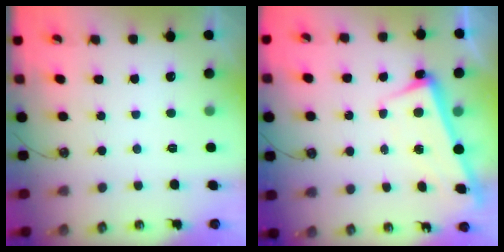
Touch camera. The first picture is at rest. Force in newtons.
{"total": 2.4, "press": 2.3, "slide": 0.9}